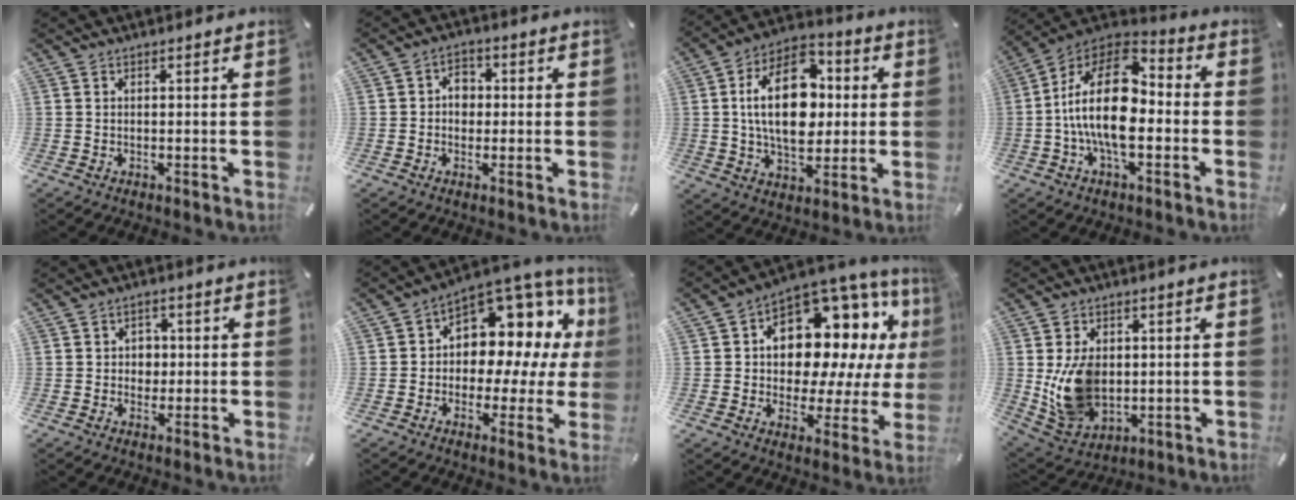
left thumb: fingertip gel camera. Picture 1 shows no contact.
{"total": 4.4, "force": [-0.3, 3.6, 2.4], "torque": [-0.025, 0.002, -0.013]}
{"total": 19.7, "force": [2.2, 12.7, 14.9], "torque": [-0.282, 0.010, 0.035]}
{"total": 19.3, "force": [-2.4, 10.5, 16.0], "torque": [-0.311, 0.009, -0.039]}
{"total": 3.7, "force": [-0.1, 3.5, 1.3], "torque": [-0.015, 0.003, -0.006]}
{"total": 10.5, "force": [3.9, 7.9, 5.6], "torque": [-0.075, -0.062, 0.072]}
{"total": 15.5, "force": [6.0, 10.7, 9.6], "torque": [-0.143, -0.063, 0.107]}
{"total": 12.6, "force": [0.5, 9.9, 7.8], "torque": [-0.151, 0.000, 0.013]}